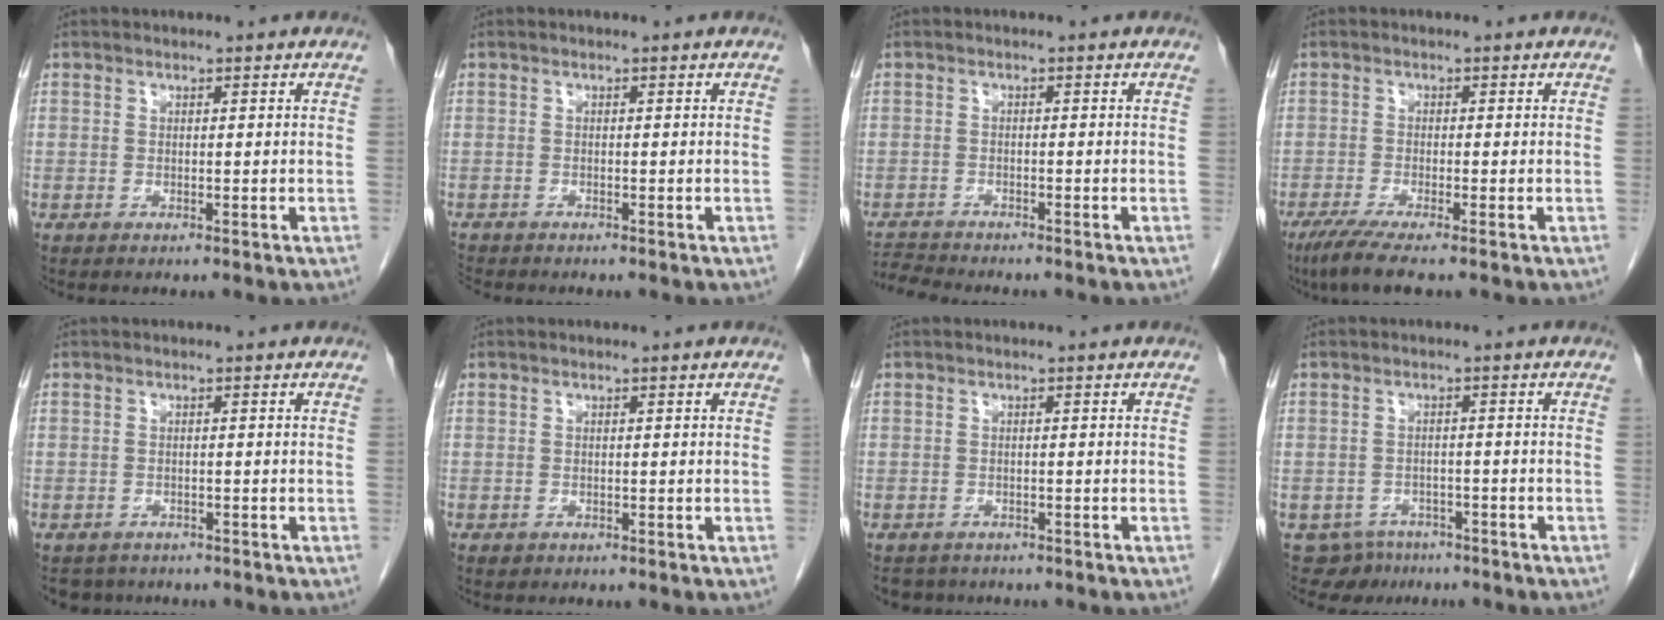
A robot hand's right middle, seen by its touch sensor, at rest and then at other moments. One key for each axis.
{"total": 1.7, "fx": -1.6, "fy": 0.4, "fz": 0.1, "tx": -0.005, "ty": -0.006, "tz": -0.029}
{"total": 3.3, "fx": -3.3, "fy": -0.4, "fz": 0.0, "tx": 0.000, "ty": -0.016, "tz": -0.060}
{"total": 4.9, "fx": -3.5, "fy": -0.1, "fz": 3.4, "tx": -0.063, "ty": -0.015, "tz": -0.065}
{"total": 3.3, "fx": -2.8, "fy": 1.9, "fz": 0.1, "tx": -0.001, "ty": 0.000, "tz": -0.040}
{"total": 0.5, "fx": -0.3, "fy": 0.4, "fz": 0.1, "tx": -0.007, "ty": 0.002, "tz": -0.001}
{"total": 3.3, "fx": -2.7, "fy": 1.8, "fz": 0.2, "tx": -0.002, "ty": 0.000, "tz": -0.040}
{"total": 5.2, "fx": -3.9, "fy": 3.5, "fz": -0.1, "tx": 0.008, "ty": 0.009, "tz": -0.053}